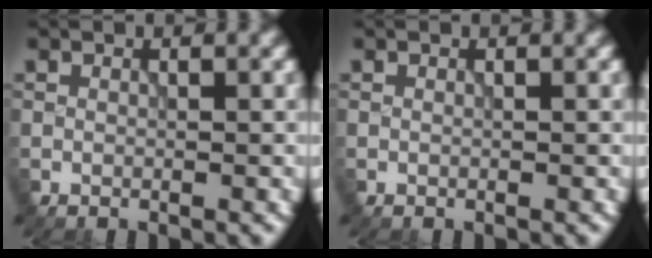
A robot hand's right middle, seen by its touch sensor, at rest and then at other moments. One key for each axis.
{"total": 0.0}